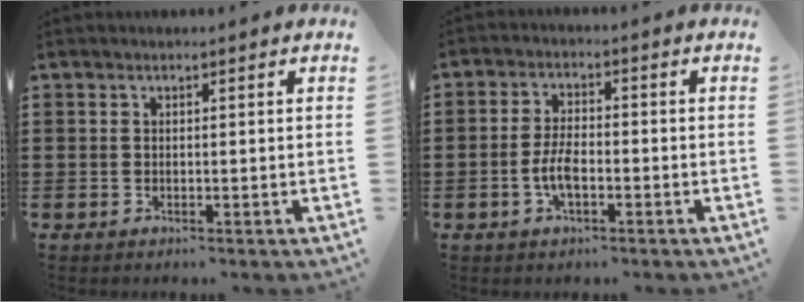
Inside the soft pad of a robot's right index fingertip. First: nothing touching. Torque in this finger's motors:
{"motor_torque": [2.14, 0.00, 0.27, 0.01]}